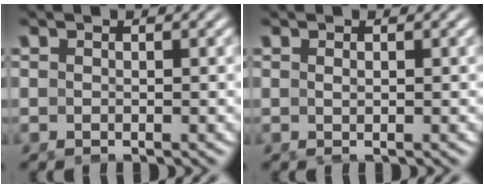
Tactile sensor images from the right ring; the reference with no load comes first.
{"total": 0.8, "force": [-0.1, -0.7, 0.3], "torque": [-0.007, -0.010, 0.007]}